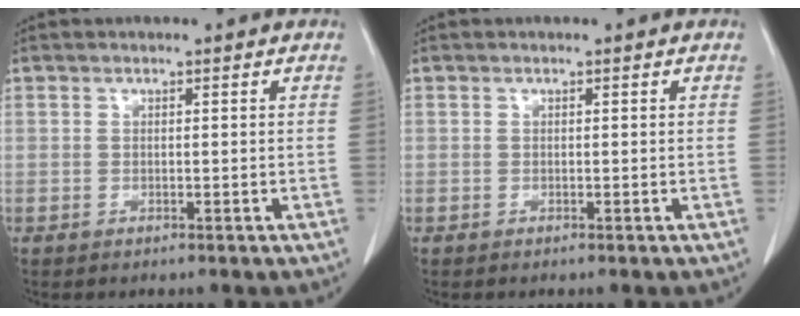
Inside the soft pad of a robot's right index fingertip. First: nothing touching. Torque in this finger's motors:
{"motor_torque": [0.02, -0.03, -0.02, -0.01]}